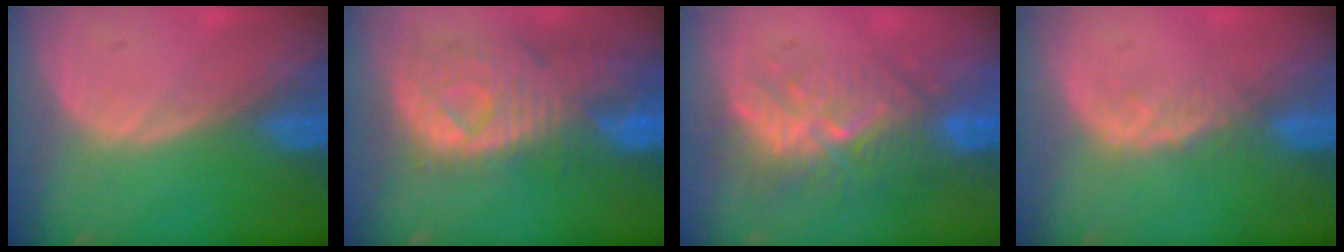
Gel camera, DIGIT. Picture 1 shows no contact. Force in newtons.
{"total": 11.2, "press": 9.7, "slide": 5.4}
{"total": 9.5, "press": 8.6, "slide": 3.9}
{"total": 1.9, "press": 1.9, "slide": 0.3}